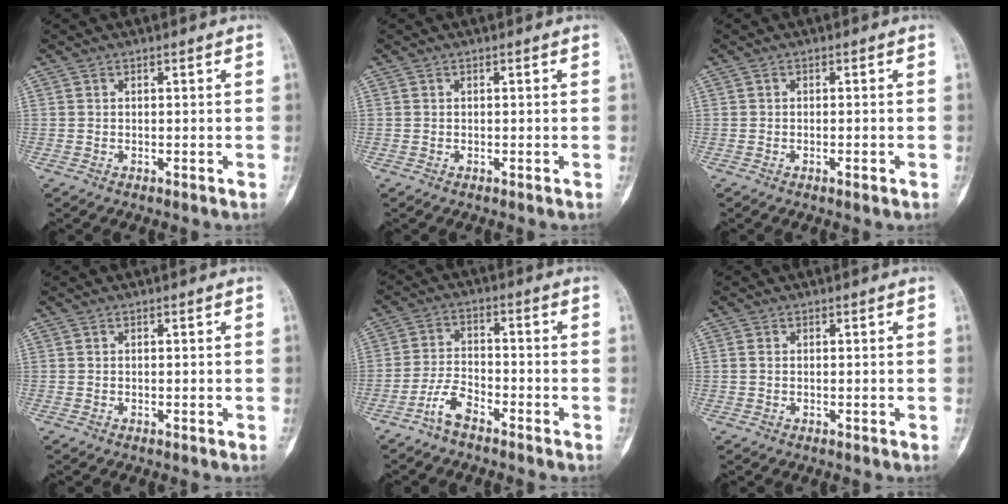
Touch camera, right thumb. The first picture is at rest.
{"total": 0.0}
{"total": 1.3, "force": [-0.8, 0.3, 1.1], "torque": [-0.015, 0.000, -0.010]}
{"total": 0.0}
{"total": 5.2, "force": [-4.0, 1.9, 2.9], "torque": [-0.058, 0.028, -0.081]}
{"total": 0.8, "force": [-0.1, 0.5, 0.6], "torque": [-0.014, 0.000, -0.002]}